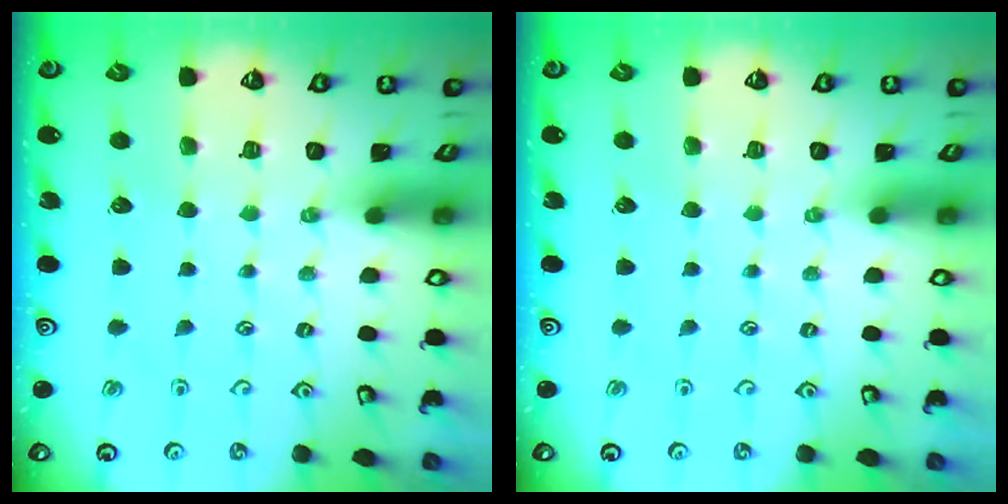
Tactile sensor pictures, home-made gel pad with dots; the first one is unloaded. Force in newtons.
{"total": 0.0}